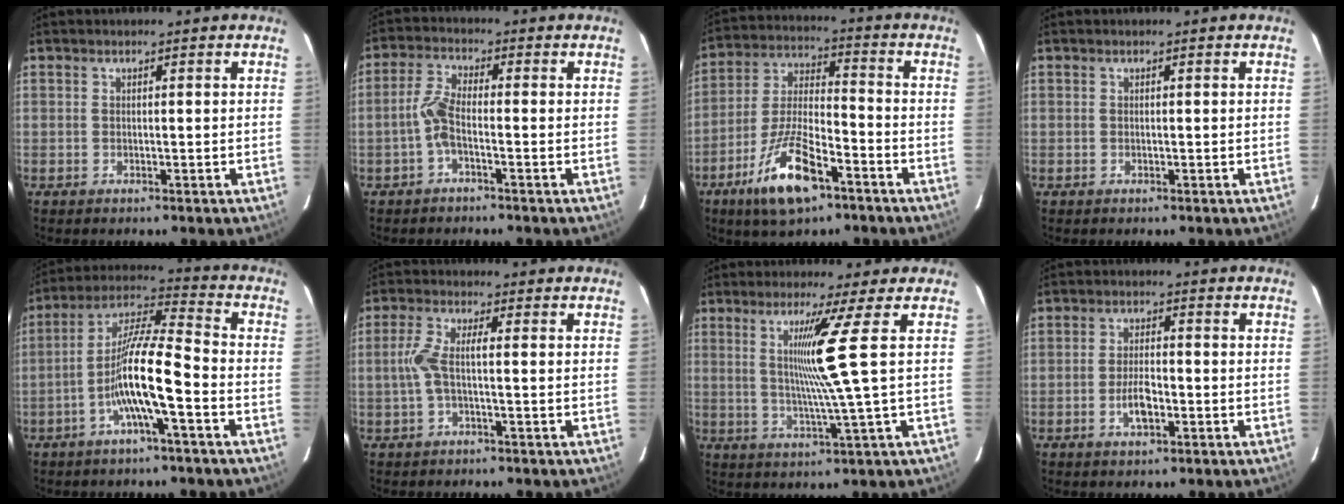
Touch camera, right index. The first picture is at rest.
{"total": 4.3, "force": [-1.5, 1.0, 3.9], "torque": [-0.086, 0.009, -0.033]}
{"total": 13.1, "force": [-7.5, 3.7, 10.1], "torque": [-0.206, -0.010, -0.135]}
{"total": 0.0}
{"total": 11.9, "force": [-4.0, 0.8, 11.2], "torque": [-0.213, 0.015, -0.077]}
{"total": 4.2, "force": [-0.4, 0.7, 4.2], "torque": [-0.100, 0.011, -0.010]}
{"total": 7.7, "force": [1.8, -3.2, 6.8], "torque": [-0.130, -0.016, 0.047]}
{"total": 4.2, "force": [-1.5, 1.4, 3.6], "torque": [-0.071, 0.002, -0.027]}